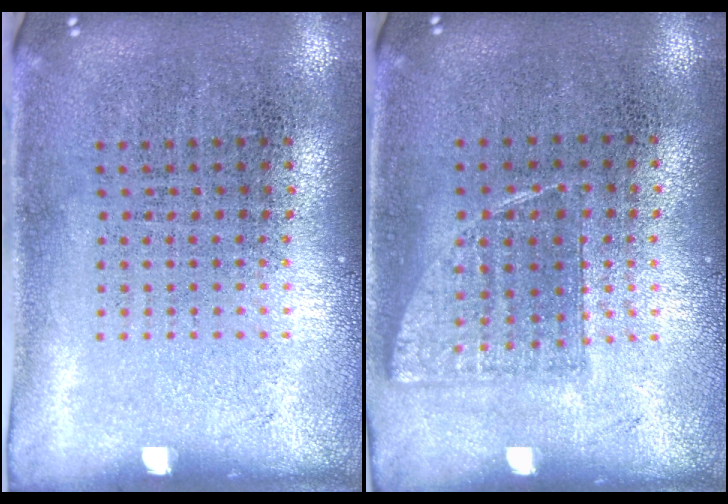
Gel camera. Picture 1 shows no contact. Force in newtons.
{"total": 0.8, "press": 0.7, "slide": 0.2}